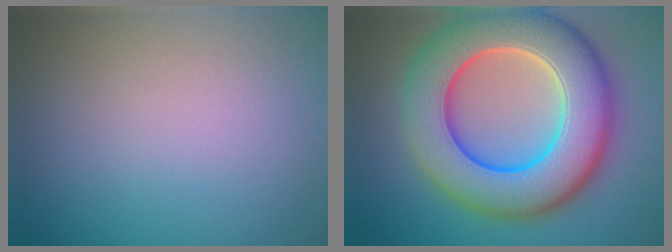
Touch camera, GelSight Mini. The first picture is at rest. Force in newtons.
{"total": 12.5, "press": 12.5, "slide": 0.4}